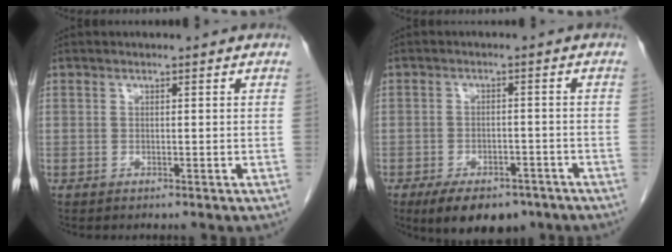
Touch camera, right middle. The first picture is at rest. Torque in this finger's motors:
{"motor_torque": [1.27, -0.86, 0.13, 0.05]}